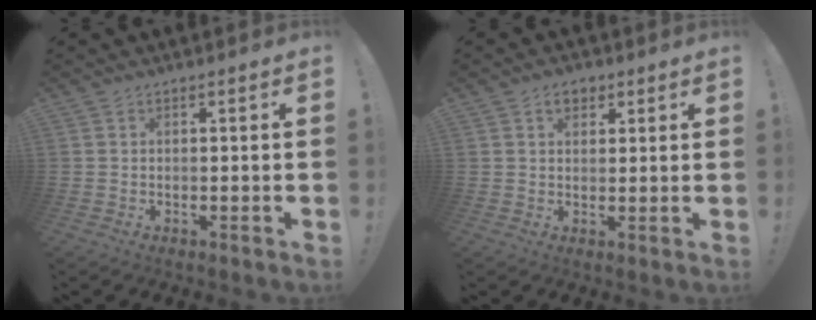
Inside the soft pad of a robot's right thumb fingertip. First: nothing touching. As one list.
[{"total": 4.4, "force": [2.2, 3.1, 2.3], "torque": [-0.024, -0.002, 0.038]}]